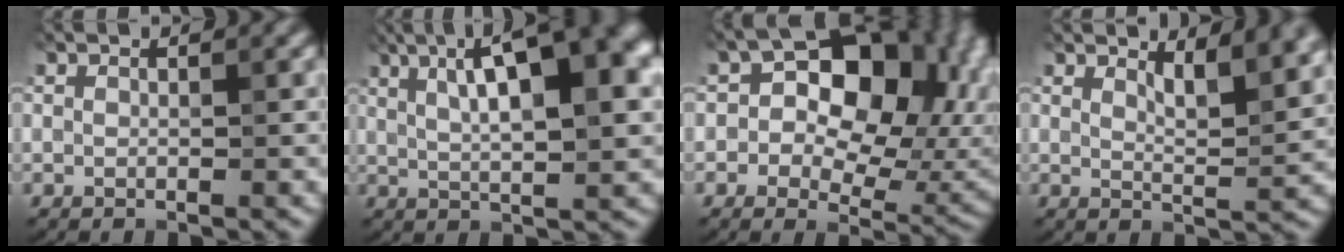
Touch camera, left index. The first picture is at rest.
{"total": 11.2, "force": [3.2, 3.2, 10.2], "torque": [-0.145, 0.027, 0.065]}
{"total": 13.4, "force": [1.4, 9.1, 9.8], "torque": [-0.094, 0.019, 0.040]}
{"total": 2.9, "force": [2.1, 0.2, 1.9], "torque": [-0.037, 0.001, 0.060]}